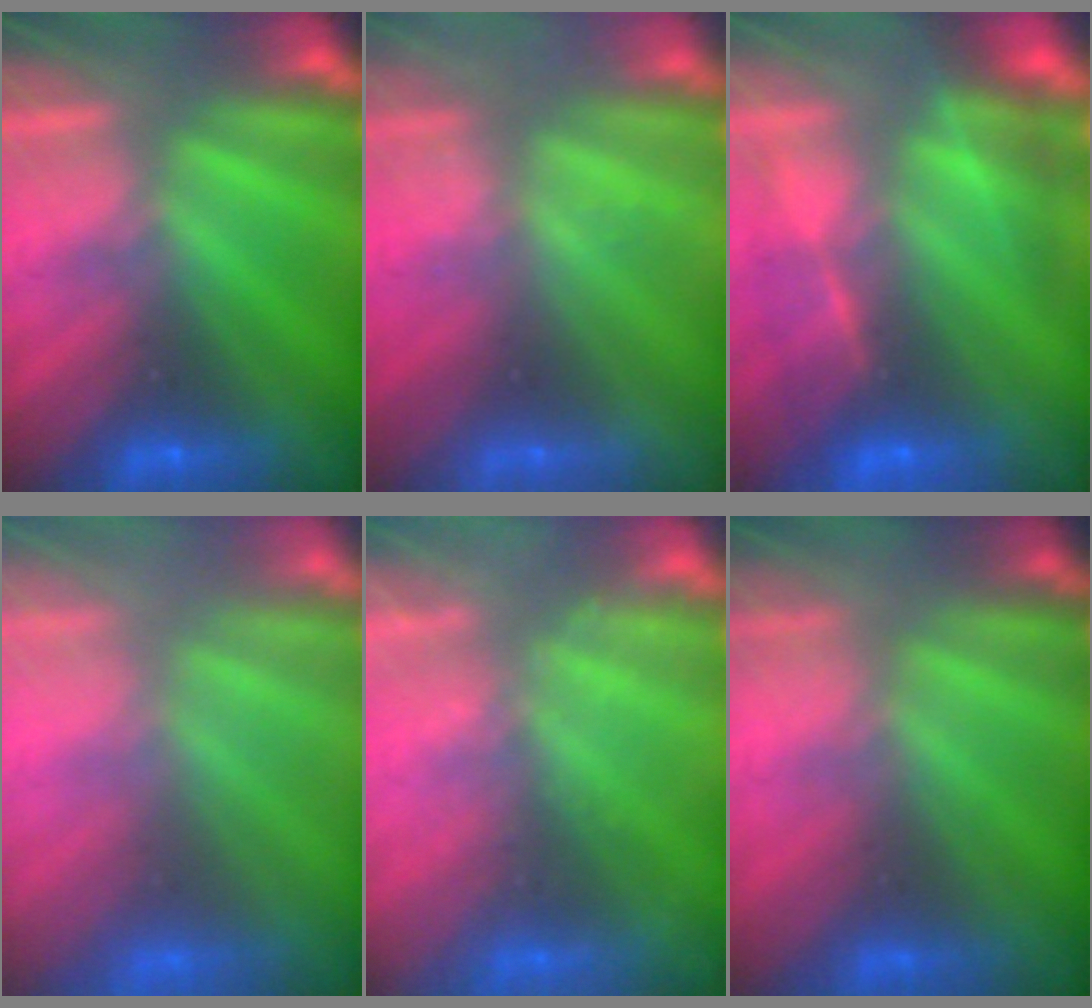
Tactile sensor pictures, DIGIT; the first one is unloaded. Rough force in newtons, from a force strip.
{"total": 2.2}
{"total": 11.4}
{"total": 7.4}
{"total": 2.5}
{"total": 2.4}